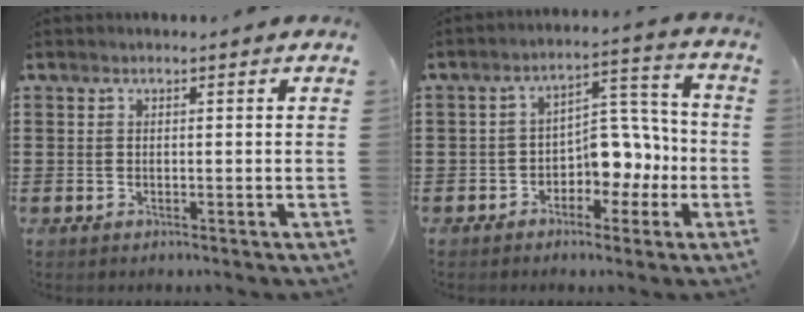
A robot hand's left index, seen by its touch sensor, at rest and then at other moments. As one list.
[{"total": 6.7, "force": [-2.3, 4.8, 4.1], "torque": [-0.063, 0.004, -0.047]}]